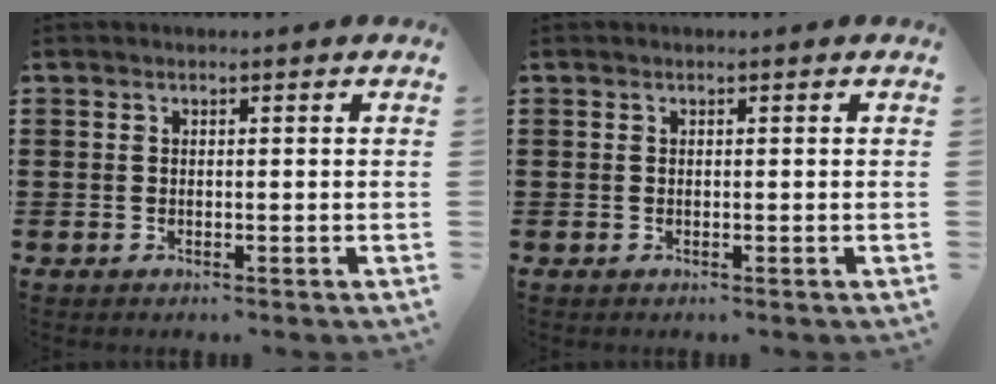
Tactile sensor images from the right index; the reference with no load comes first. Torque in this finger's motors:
{"motor_torque": [0.00, 0.00, 0.00, -0.01]}